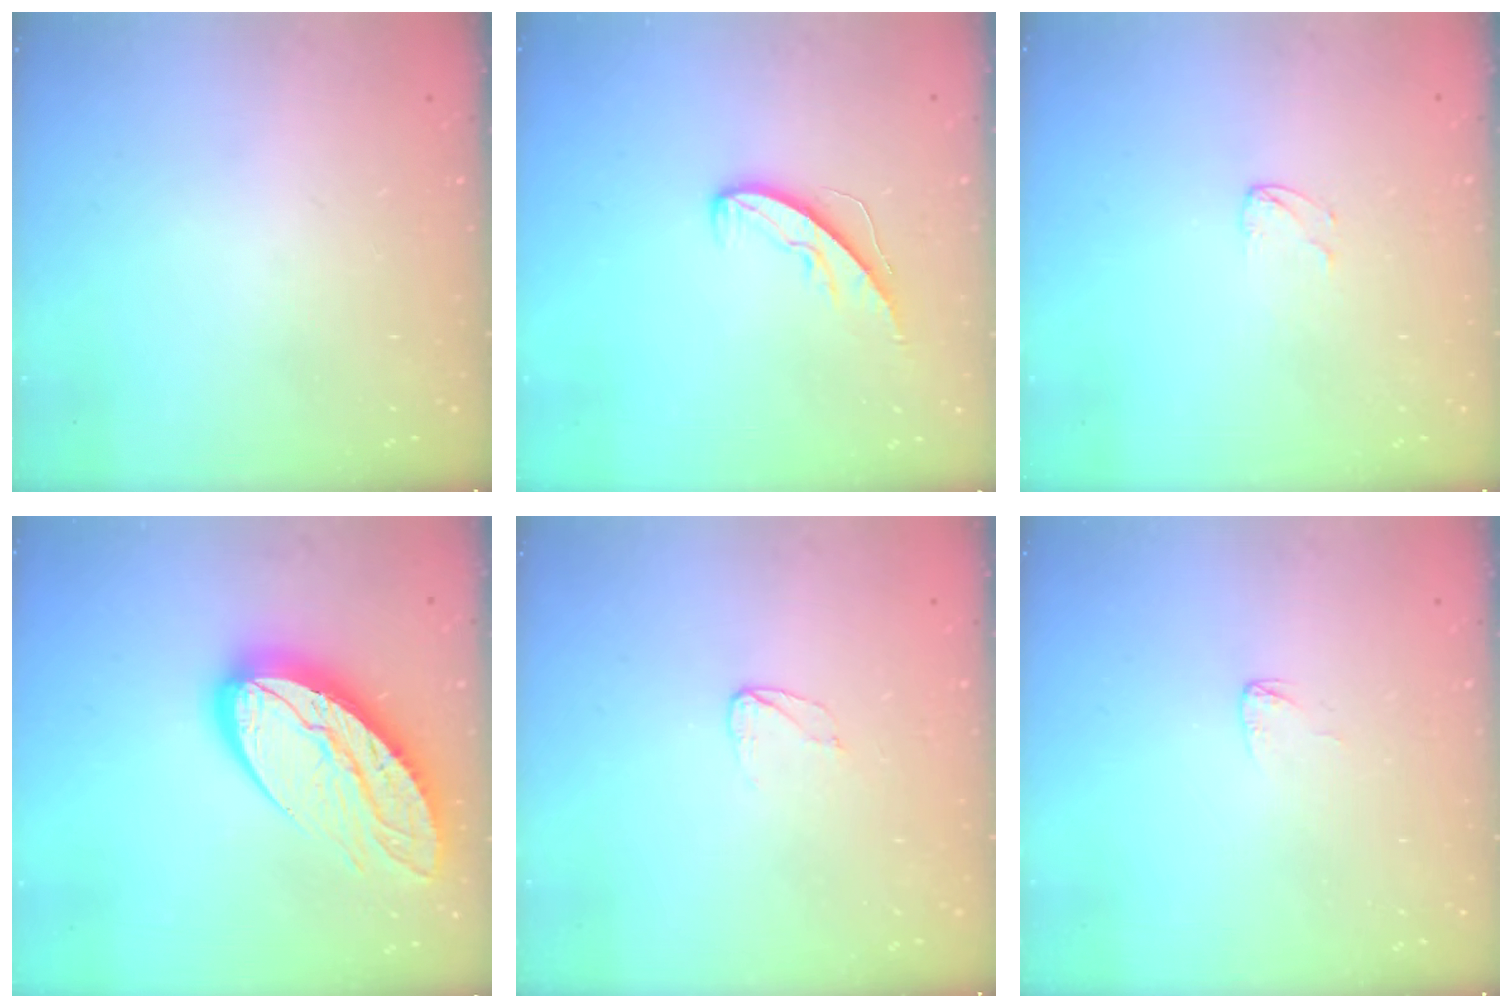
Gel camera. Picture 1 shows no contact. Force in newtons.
{"total": 6.5, "press": 6.5, "slide": 0.4}
{"total": 3.6, "press": 3.6, "slide": 0.3}
{"total": 17.2, "press": 17.1, "slide": 1.5}
{"total": 4.1, "press": 4.1, "slide": 0.4}
{"total": 2.9, "press": 2.9, "slide": 0.2}